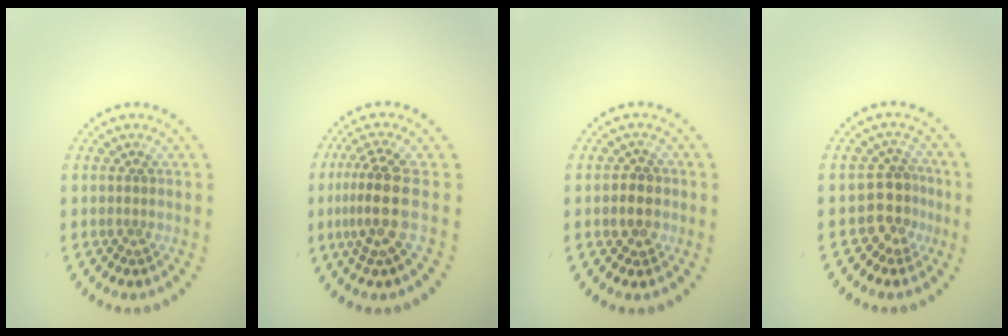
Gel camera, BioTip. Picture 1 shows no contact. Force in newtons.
{"total": 3.8, "press": 3.0, "slide": 2.3}
{"total": 1.7, "press": 1.6, "slide": 0.4}
{"total": 2.8, "press": 2.2, "slide": 1.7}